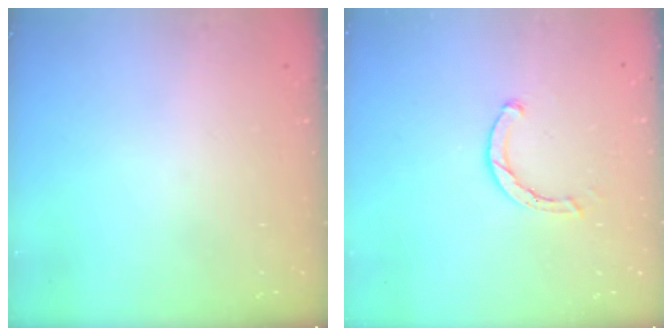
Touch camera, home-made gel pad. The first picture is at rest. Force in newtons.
{"total": 2.0, "press": 2.0, "slide": 0.2}